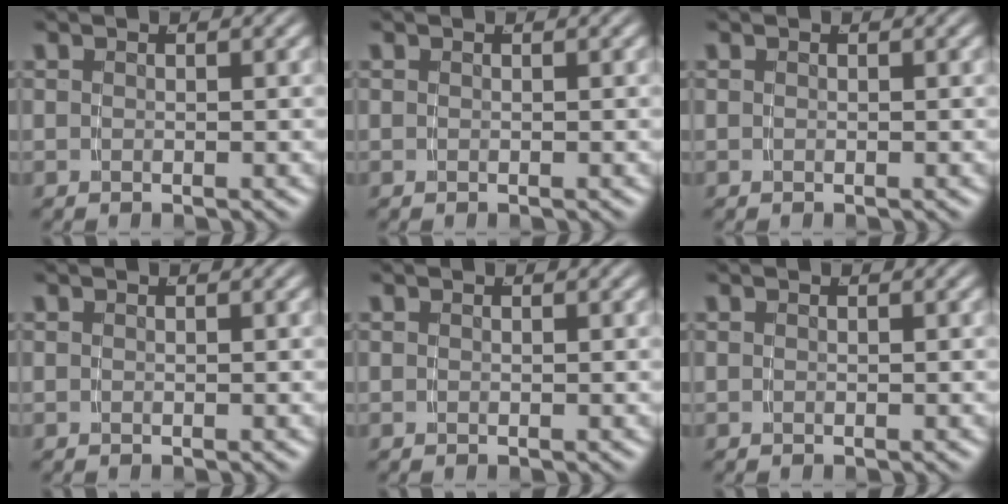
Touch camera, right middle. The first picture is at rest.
{"total": 0.0}
{"total": 0.0}
{"total": 0.0}
{"total": 0.0}
{"total": 0.0}